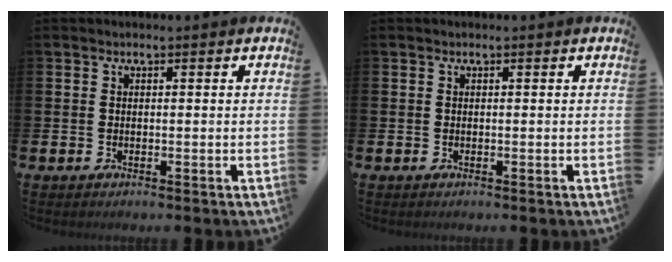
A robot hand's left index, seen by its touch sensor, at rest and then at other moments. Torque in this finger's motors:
{"motor_torque": [0.00, 0.00, 0.04, 0.00]}